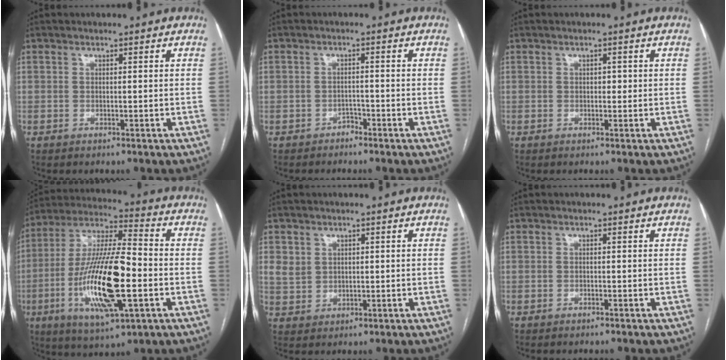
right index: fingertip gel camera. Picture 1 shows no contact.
{"total": 1.5, "force": [-1.2, 0.8, 0.1], "torque": [0.003, 0.005, -0.023]}
{"total": 1.0, "force": [0.1, 0.7, 0.7], "torque": [-0.007, 0.004, 0.000]}
{"total": 19.6, "force": [-4.5, 3.9, 18.6], "torque": [-0.377, -0.010, -0.077]}
{"total": 3.7, "force": [1.5, 3.2, 1.1], "torque": [-0.021, 0.005, 0.035]}
{"total": 0.0}